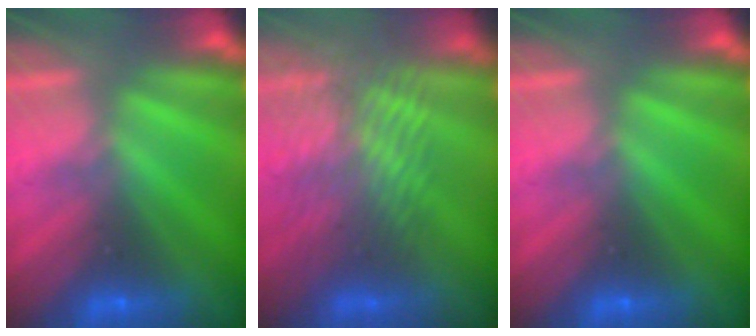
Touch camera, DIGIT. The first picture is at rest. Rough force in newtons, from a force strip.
{"total": 3.7}
{"total": 0.0}